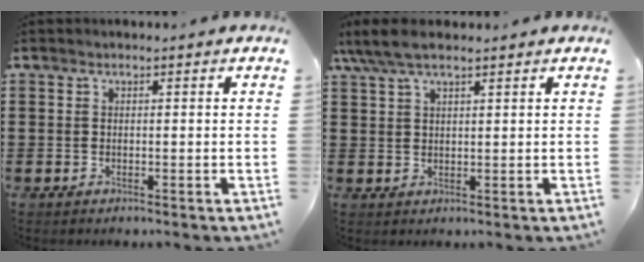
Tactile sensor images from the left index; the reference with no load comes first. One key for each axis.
{"total": 5.1, "fx": 3.6, "fy": 1.2, "fz": 3.4, "tx": -0.073, "ty": 0.002, "tz": 0.068}